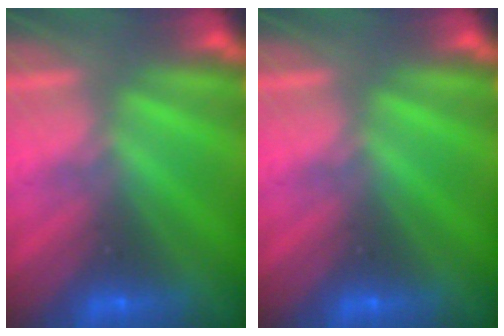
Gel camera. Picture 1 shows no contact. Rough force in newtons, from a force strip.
{"total": 0.0}